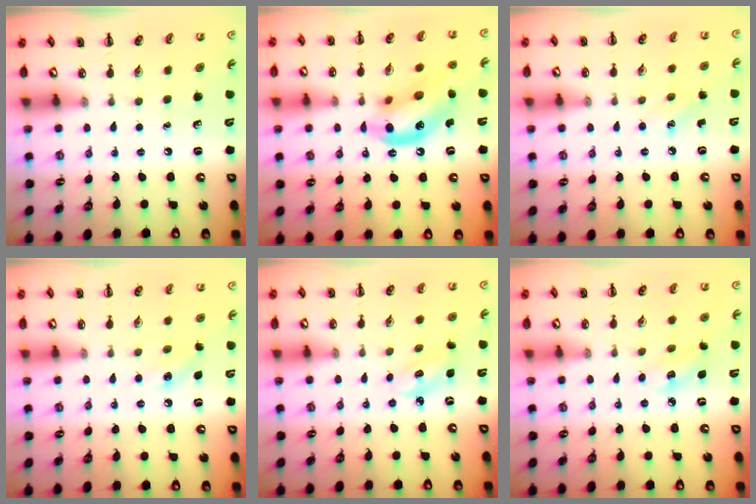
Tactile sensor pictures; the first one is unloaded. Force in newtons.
{"total": 13.7, "press": 13.6, "slide": 2.0}
{"total": 6.2, "press": 5.9, "slide": 1.8}
{"total": 6.7, "press": 6.4, "slide": 1.7}
{"total": 2.6, "press": 2.5, "slide": 0.6}
{"total": 4.5, "press": 4.4, "slide": 1.0}